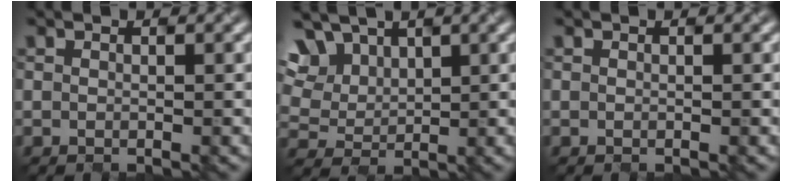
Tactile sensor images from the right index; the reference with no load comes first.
{"total": 6.2, "force": [3.5, 4.3, 2.8], "torque": [-0.114, 0.010, 0.090]}
{"total": 0.0}